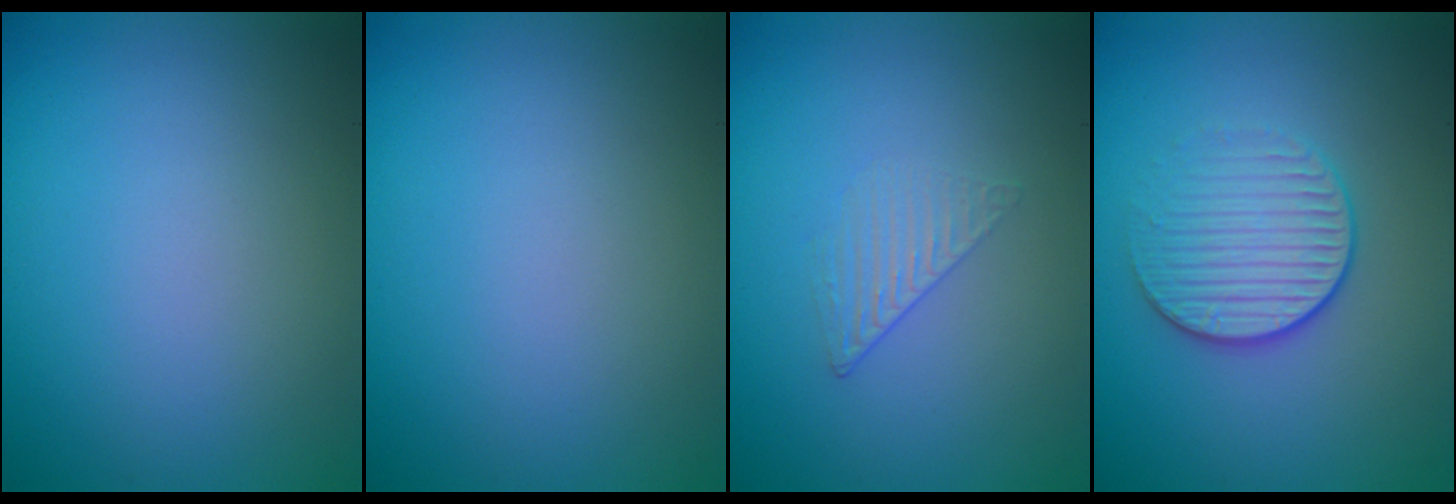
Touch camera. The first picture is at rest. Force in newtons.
{"total": 0.0}
{"total": 1.4, "press": 0.3, "slide": 1.4}
{"total": 3.2, "press": 2.9, "slide": 1.4}